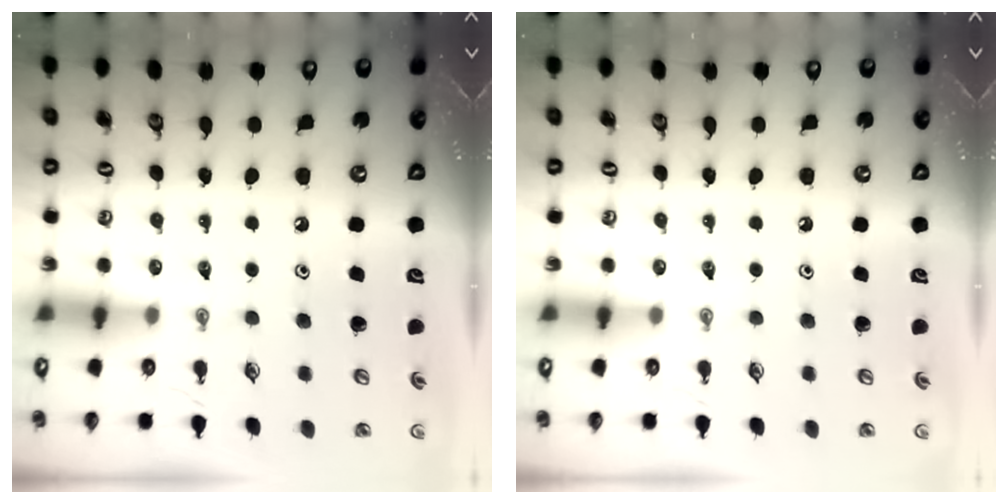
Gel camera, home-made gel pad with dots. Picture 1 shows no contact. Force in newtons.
{"total": 0.0}